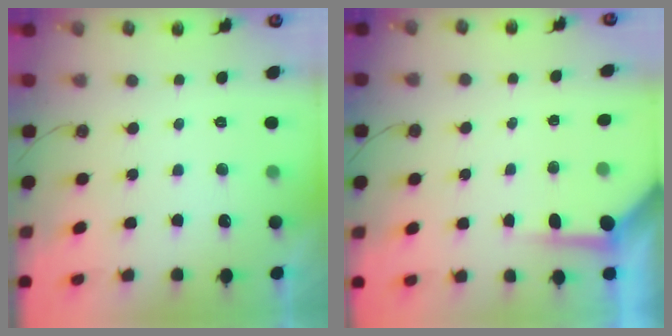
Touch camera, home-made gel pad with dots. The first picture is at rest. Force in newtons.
{"total": 3.9, "press": 3.9, "slide": 0.3}